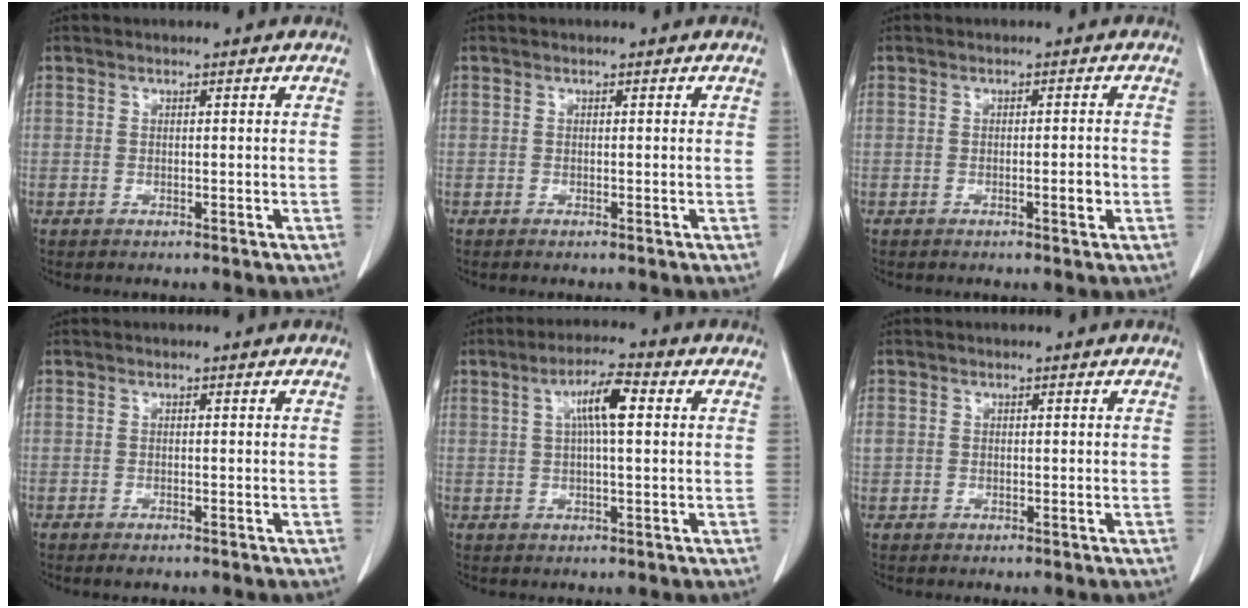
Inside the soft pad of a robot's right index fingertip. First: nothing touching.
{"total": 0.0}
{"total": 2.0, "force": [-0.6, 0.3, 1.9], "torque": [-0.027, -0.001, -0.009]}
{"total": 1.0, "force": [-0.8, 0.2, 0.7], "torque": [-0.008, -0.002, -0.009]}
{"total": 6.3, "force": [1.6, 0.8, 6.1], "torque": [-0.109, 0.014, 0.027]}
{"total": 1.5, "force": [0.1, 1.4, 0.5], "torque": [-0.012, 0.011, 0.006]}